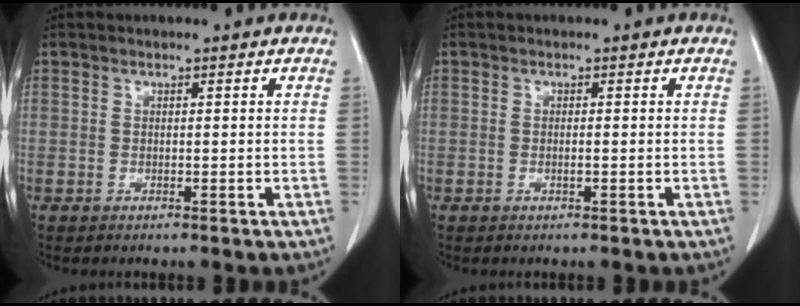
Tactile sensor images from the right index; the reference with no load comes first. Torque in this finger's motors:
{"motor_torque": [0.00, -0.01, -0.08, 0.00]}